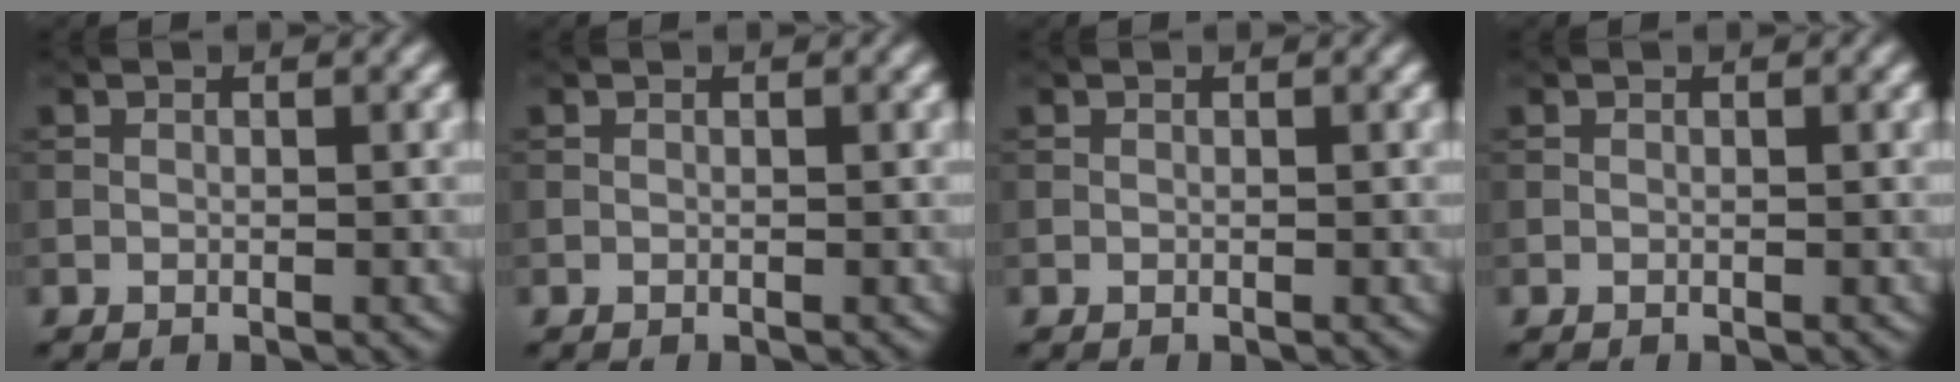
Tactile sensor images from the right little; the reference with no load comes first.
{"total": 0.0}
{"total": 0.0}
{"total": 0.0}